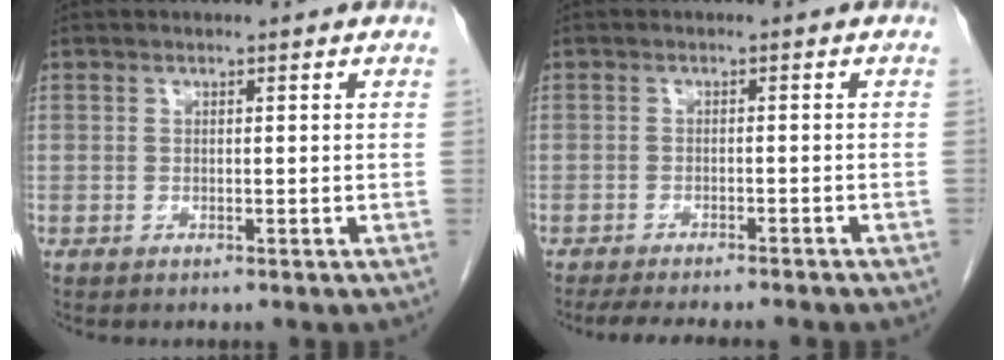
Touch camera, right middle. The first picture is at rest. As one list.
[{"total": 10.9, "force": [-9.4, 1.9, 5.2], "torque": [-0.064, -0.011, -0.120]}]